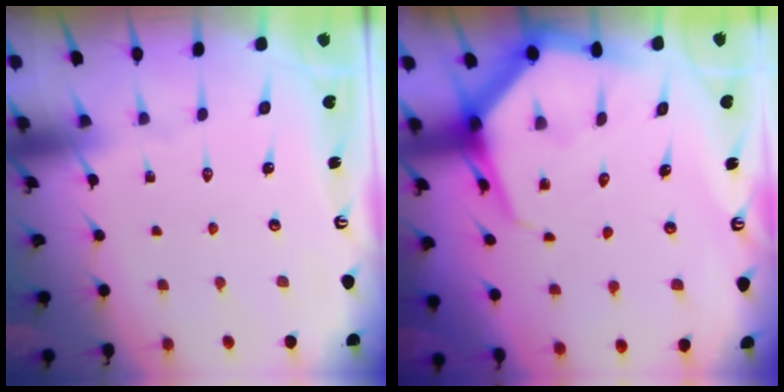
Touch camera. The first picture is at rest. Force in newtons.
{"total": 7.6, "press": 7.6, "slide": 0.9}